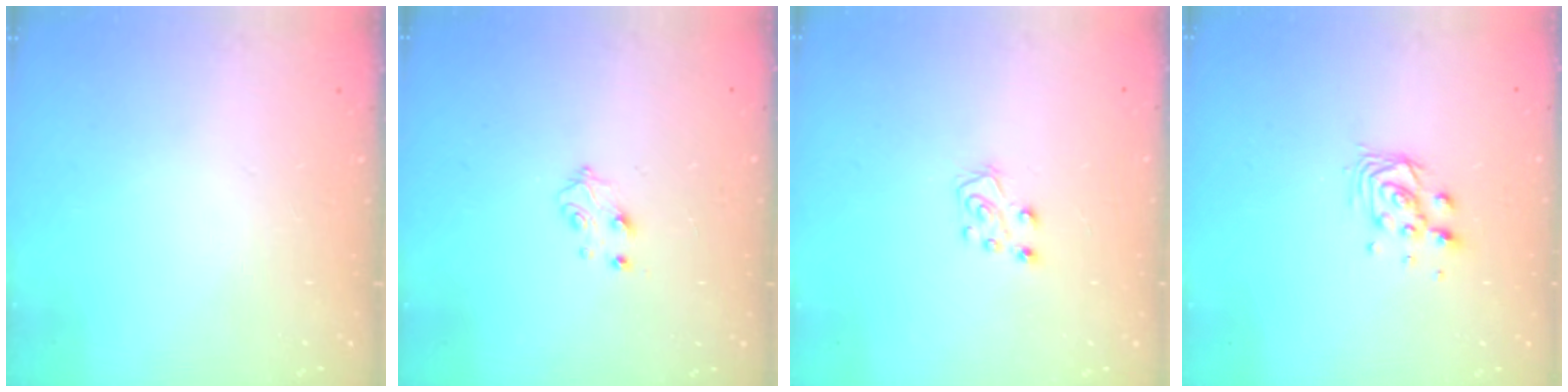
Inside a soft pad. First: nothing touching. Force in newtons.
{"total": 4.4, "press": 4.4, "slide": 0.5}
{"total": 6.8, "press": 6.8, "slide": 0.4}
{"total": 6.8, "press": 6.8, "slide": 0.5}